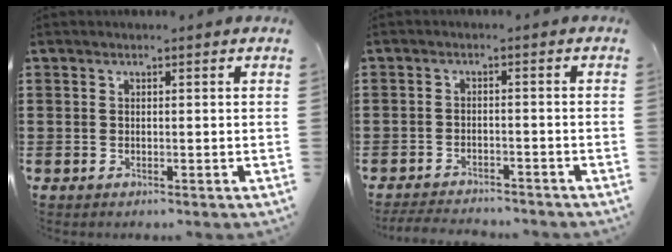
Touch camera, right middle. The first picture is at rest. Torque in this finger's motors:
{"motor_torque": [0.24, -0.23, 0.02, 0.01]}